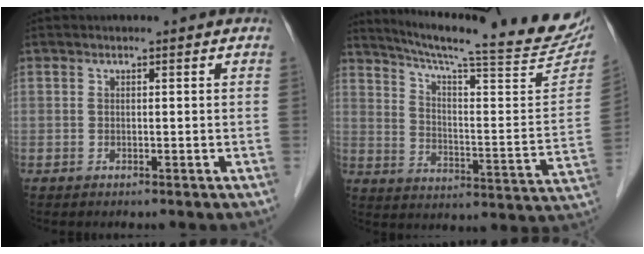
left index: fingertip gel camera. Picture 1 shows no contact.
{"total": 25.5, "force": [22.8, 1.4, 11.4], "torque": [-0.178, -0.069, 0.300]}